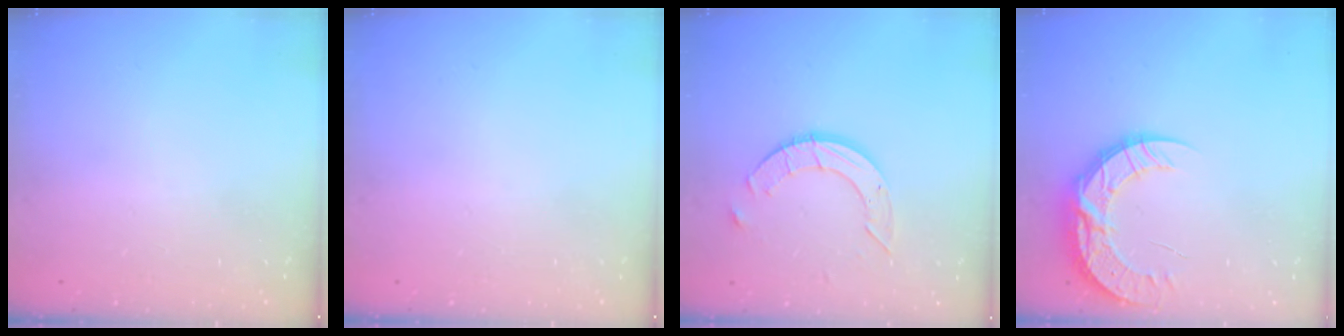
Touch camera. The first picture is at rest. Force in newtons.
{"total": 0.0}
{"total": 9.0, "press": 9.0, "slide": 0.7}
{"total": 13.0, "press": 12.9, "slide": 1.0}